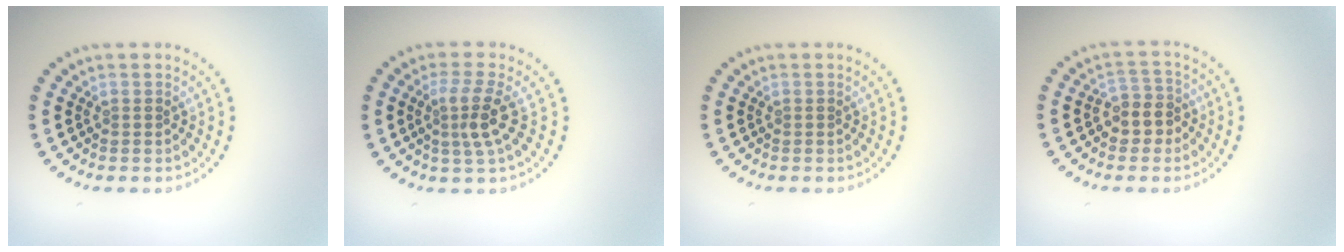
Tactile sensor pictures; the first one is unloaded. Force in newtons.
{"total": 2.9, "press": 2.4, "slide": 1.6}
{"total": 0.0}
{"total": 2.7, "press": 2.4, "slide": 1.1}